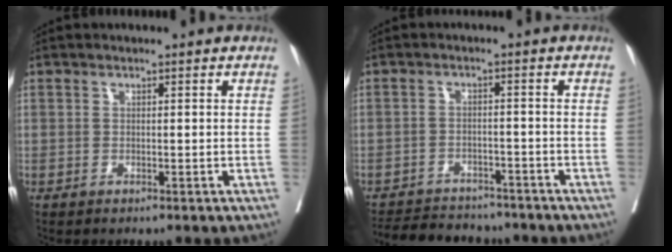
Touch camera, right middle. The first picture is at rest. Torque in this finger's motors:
{"motor_torque": [0.91, -1.23, 0.01, 0.00]}